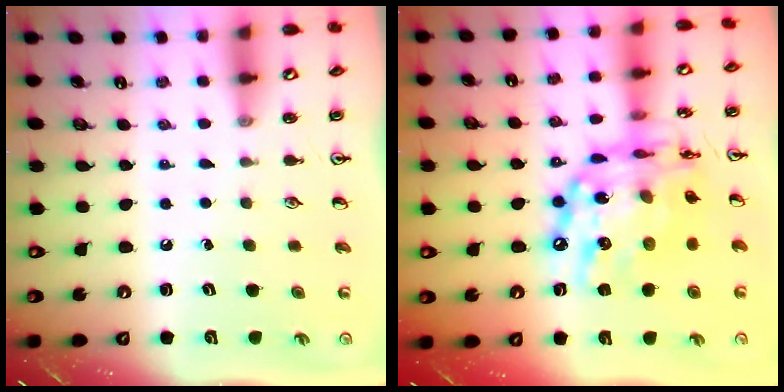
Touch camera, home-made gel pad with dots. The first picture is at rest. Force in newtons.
{"total": 21.7, "press": 21.6, "slide": 1.8}